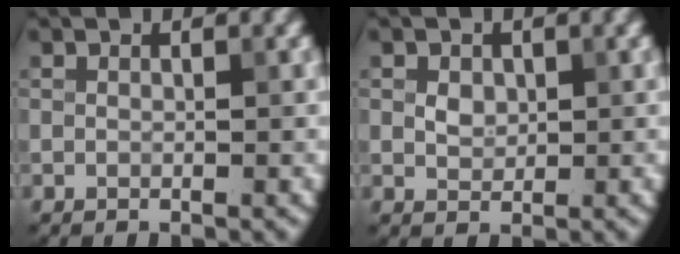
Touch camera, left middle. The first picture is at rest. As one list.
[{"total": 1.4, "force": [0.4, 1.1, 0.7], "torque": [-0.014, 0.000, 0.009]}]